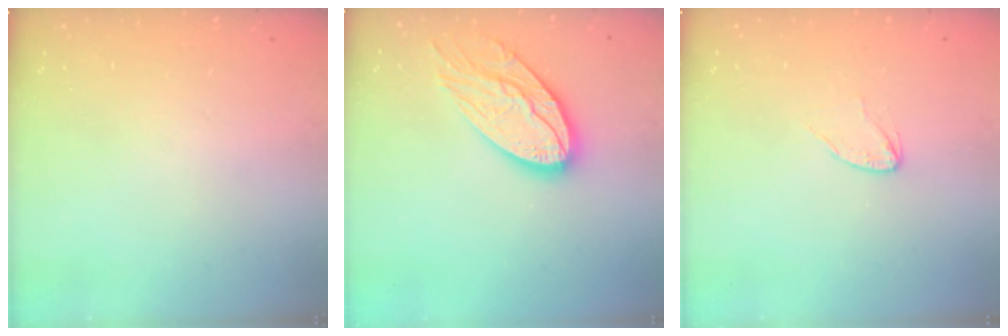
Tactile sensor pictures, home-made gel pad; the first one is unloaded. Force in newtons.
{"total": 15.9, "press": 15.8, "slide": 1.2}
{"total": 2.9, "press": 2.9, "slide": 0.2}